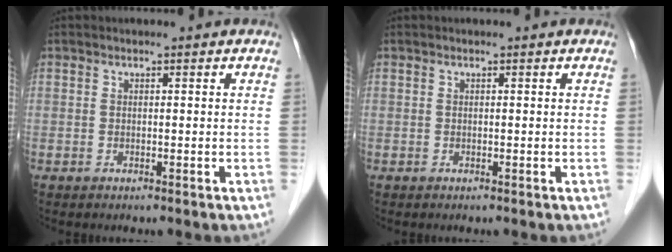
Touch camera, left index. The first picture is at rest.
{"total": 0.0}